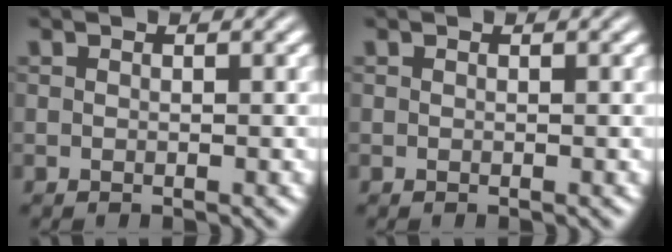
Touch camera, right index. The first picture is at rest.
{"total": 0.0}